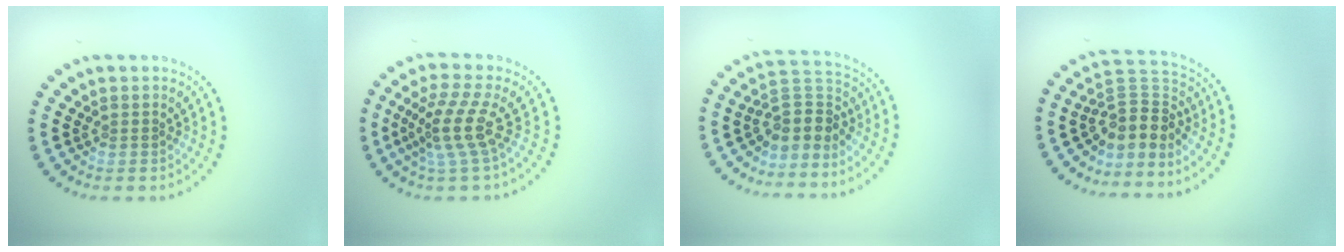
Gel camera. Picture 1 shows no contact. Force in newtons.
{"total": 3.7, "press": 2.7, "slide": 2.5}
{"total": 3.5, "press": 2.7, "slide": 2.2}
{"total": 3.6, "press": 2.6, "slide": 2.5}